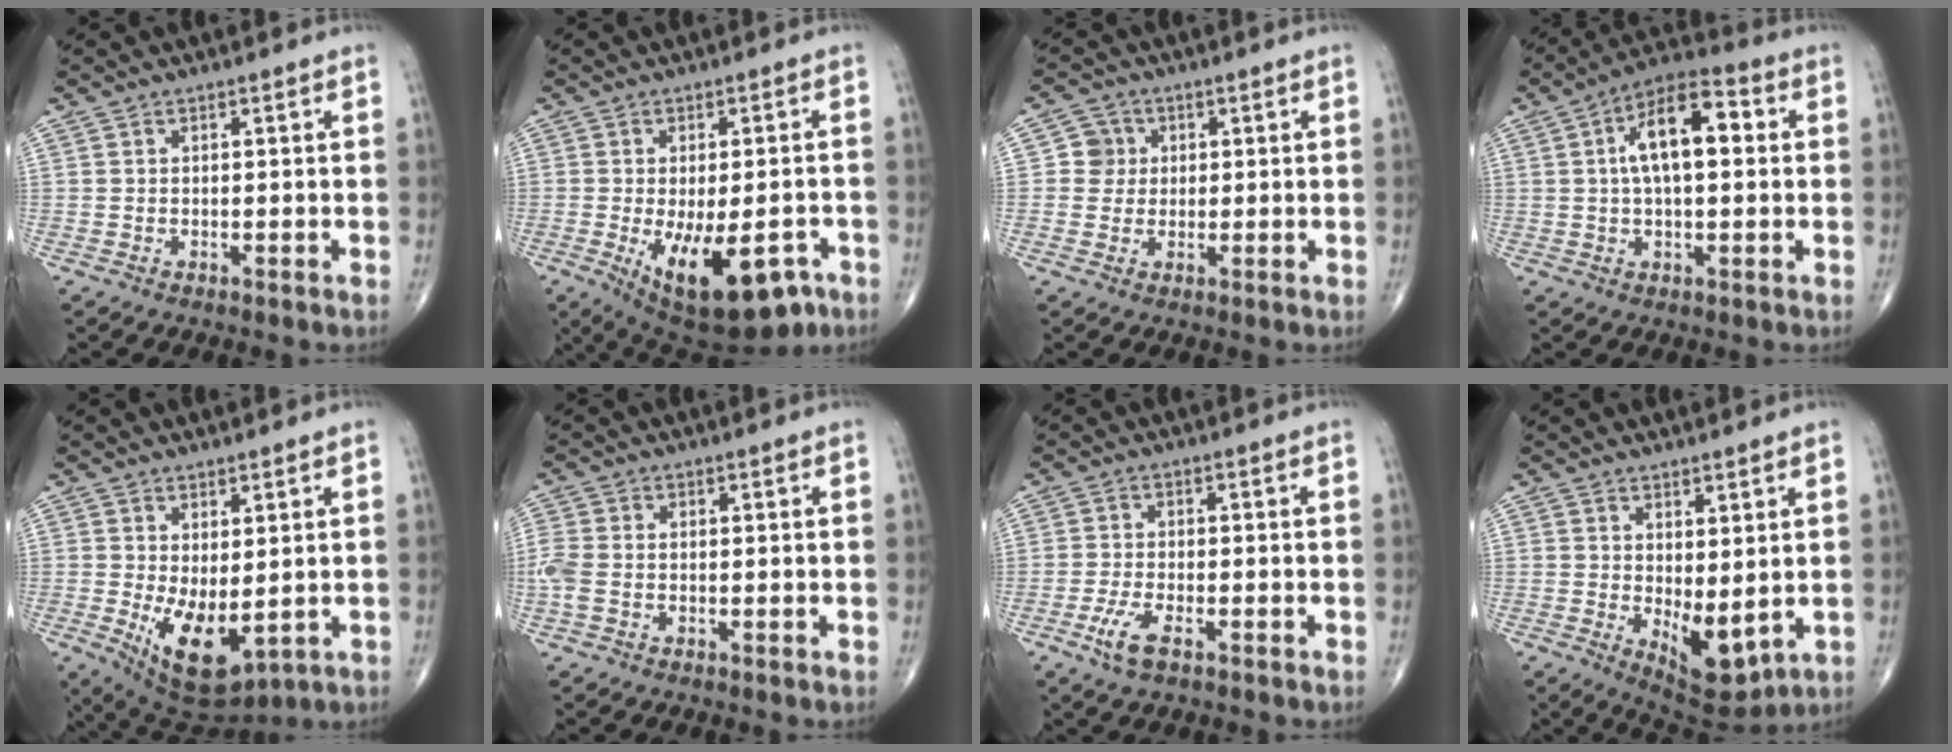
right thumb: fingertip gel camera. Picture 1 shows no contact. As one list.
[{"total": 16.8, "force": [-7.2, 7.5, 13.2], "torque": [-0.172, -0.001, -0.086]}, {"total": 4.1, "force": [0.6, 4.0, 0.6], "torque": [0.019, 0.006, 0.003]}, {"total": 12.5, "force": [2.1, 5.7, 10.9], "torque": [-0.174, 0.026, 0.026]}, {"total": 10.4, "force": [-1.3, 5.0, 9.0], "torque": [-0.137, -0.018, 0.003]}, {"total": 4.2, "force": [-0.7, 2.7, 3.2], "torque": [-0.098, 0.005, -0.017]}, {"total": 4.7, "force": [-2.5, 1.7, 3.6], "torque": [-0.078, 0.005, -0.046]}, {"total": 8.4, "force": [-0.5, 3.9, 7.4], "torque": [-0.089, -0.017, 0.012]}]